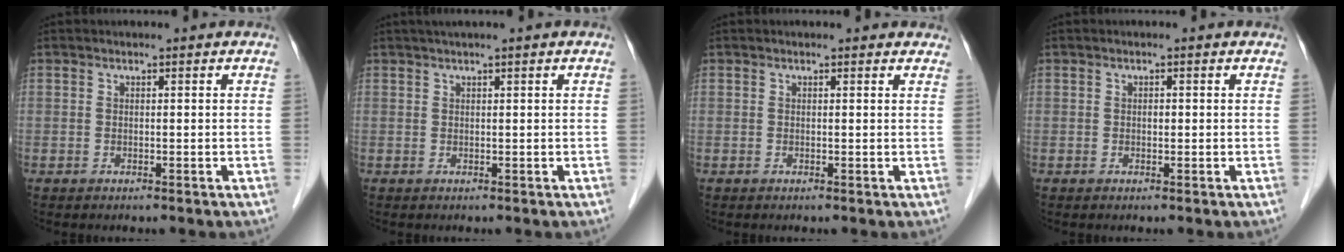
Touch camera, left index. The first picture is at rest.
{"total": 1.9, "force": [1.3, -0.3, 1.3], "torque": [-0.026, 0.017, 0.028]}
{"total": 2.5, "force": [2.2, 0.8, 0.6], "torque": [-0.006, 0.000, 0.010]}
{"total": 0.6, "force": [0.0, 0.4, 0.4], "torque": [-0.008, 0.001, -0.002]}